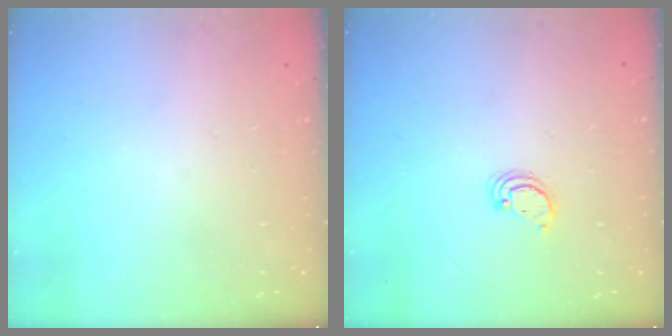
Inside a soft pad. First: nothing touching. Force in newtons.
{"total": 2.4, "press": 2.4, "slide": 0.2}